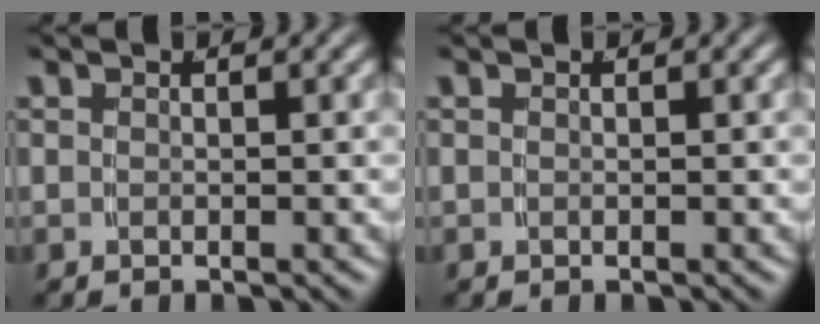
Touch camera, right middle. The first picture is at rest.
{"total": 0.0}